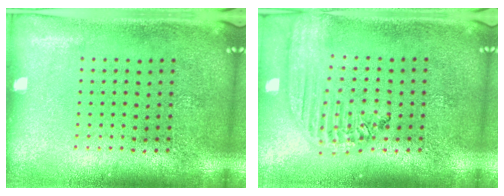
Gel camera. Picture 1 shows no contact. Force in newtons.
{"total": 2.2, "press": 1.9, "slide": 1.1}